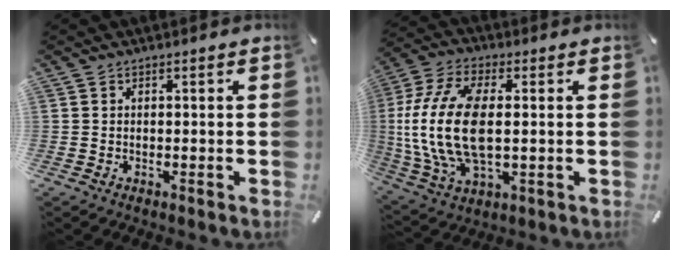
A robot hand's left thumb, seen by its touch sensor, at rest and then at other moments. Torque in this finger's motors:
{"motor_torque": [2.50, 2.51, 2.55, 0.22, 1.01]}